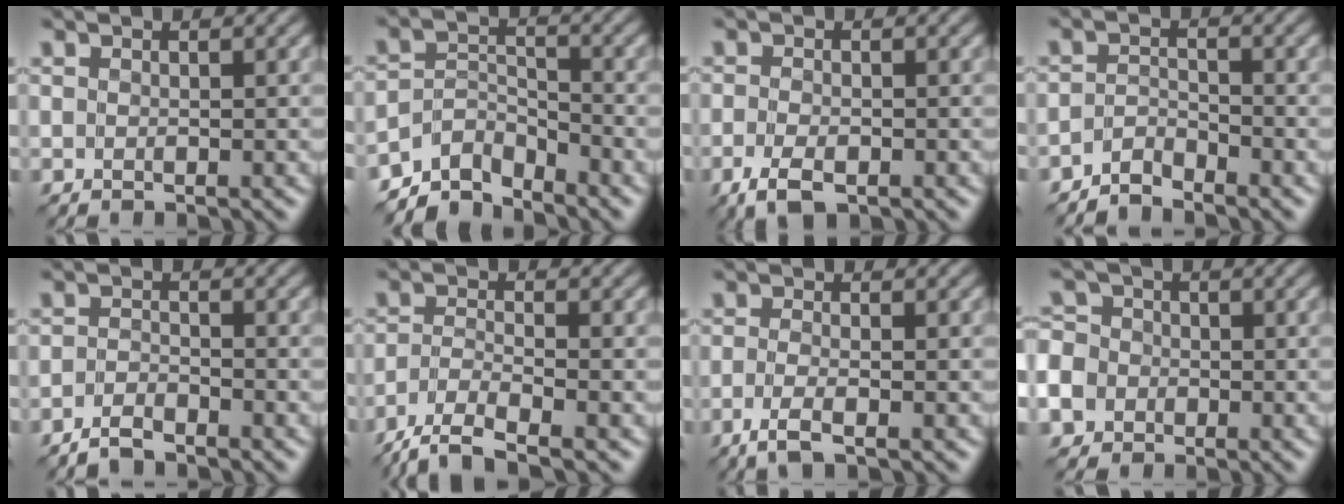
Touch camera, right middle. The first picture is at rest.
{"total": 4.4, "force": [-4.0, 1.5, 0.9], "torque": [-0.008, 0.000, -0.082]}
{"total": 2.9, "force": [-1.6, 1.3, 2.1], "torque": [-0.043, -0.005, -0.034]}
{"total": 2.0, "force": [-2.0, 0.3, 0.3], "torque": [-0.006, 0.007, -0.046]}
{"total": 1.8, "force": [-1.7, 0.4, 0.6], "torque": [-0.012, 0.004, -0.039]}
{"total": 4.5, "force": [-3.6, 0.8, 2.5], "torque": [-0.052, -0.008, -0.079]}
{"total": 2.2, "force": [-1.2, 0.4, 1.9], "torque": [-0.042, -0.005, -0.031]}
{"total": 9.3, "force": [-4.6, 7.6, 2.7], "torque": [-0.077, -0.019, -0.106]}